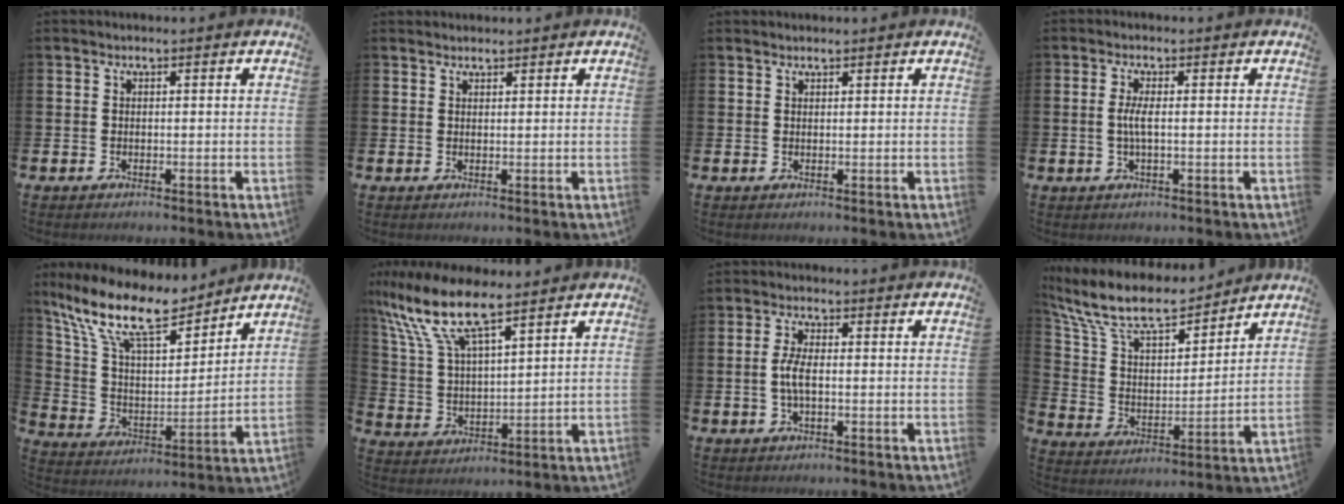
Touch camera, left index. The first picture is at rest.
{"total": 1.4, "force": [1.3, 0.4, -0.1], "torque": [0.011, -0.003, 0.023]}
{"total": 1.0, "force": [1.0, 0.2, 0.0], "torque": [0.011, -0.003, 0.016]}
{"total": 2.3, "force": [-0.1, 0.6, 2.2], "torque": [-0.046, 0.002, -0.002]}
{"total": 13.9, "force": [11.3, 4.4, 6.7], "torque": [-0.171, -0.061, 0.200]}
{"total": 10.9, "force": [8.6, 3.2, 6.0], "torque": [-0.152, -0.030, 0.152]}
{"total": 3.4, "force": [-0.1, 1.3, 3.2], "torque": [-0.070, 0.003, -0.005]}
{"total": 11.0, "force": [9.7, 3.1, 4.1], "torque": [-0.128, -0.059, 0.171]}